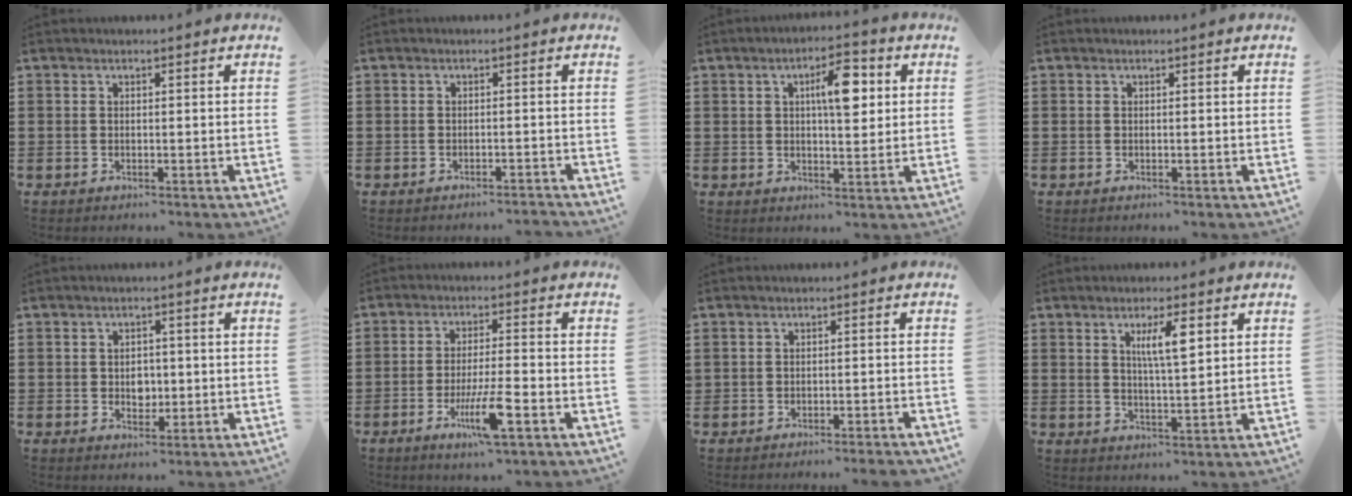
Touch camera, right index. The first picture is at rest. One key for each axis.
{"total": 1.2, "fx": -1.1, "fy": -0.1, "fz": 0.2, "tx": -0.007, "ty": -0.001, "tz": -0.022}
{"total": 6.9, "fx": 1.9, "fy": 2.5, "fz": 6.1, "tx": -0.100, "ty": 0.002, "tz": 0.024}
{"total": 0.0}
{"total": 2.5, "fx": -0.1, "fy": 2.0, "fz": 1.6, "tx": -0.018, "ty": 0.000, "tz": -0.006}
{"total": 7.4, "fx": -3.2, "fy": 0.7, "fz": 6.6, "tx": -0.132, "ty": -0.015, "tz": -0.059}
{"total": 1.3, "fx": -1.3, "fy": -0.2, "fz": 0.3, "tx": -0.006, "ty": 0.002, "tz": -0.026}
{"total": 5.4, "fx": 2.1, "fy": 1.2, "fz": 4.9, "tx": -0.093, "ty": 0.006, "tz": 0.031}